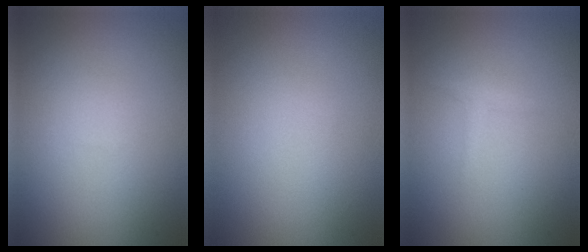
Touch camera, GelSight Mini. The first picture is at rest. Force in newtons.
{"total": 0.0}
{"total": 0.8, "press": 0.8, "slide": 0.1}